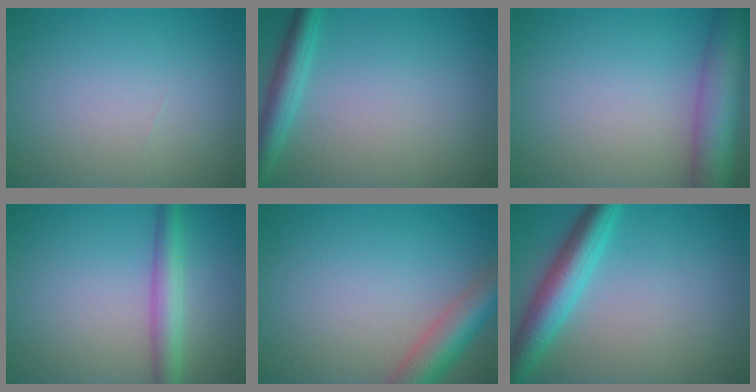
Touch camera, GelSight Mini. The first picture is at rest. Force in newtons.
{"total": 3.3, "press": 3.3, "slide": 0.1}
{"total": 7.5, "press": 7.5, "slide": 0.4}
{"total": 3.7, "press": 3.7, "slide": 0.1}
{"total": 5.0, "press": 5.0, "slide": 0.3}
{"total": 5.4, "press": 5.4, "slide": 0.2}